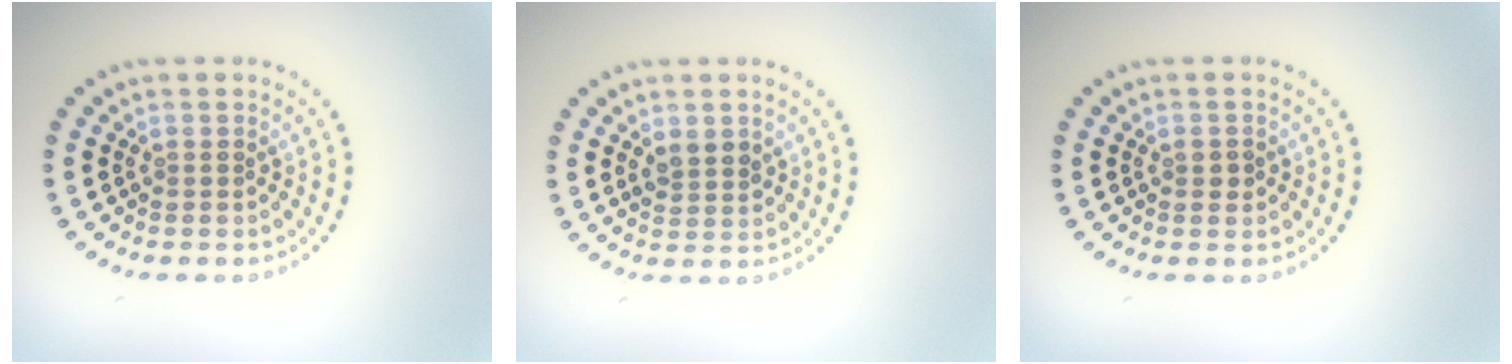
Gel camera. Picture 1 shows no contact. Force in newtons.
{"total": 1.9, "press": 1.8, "slide": 0.6}
{"total": 1.0, "press": 1.0, "slide": 0.1}